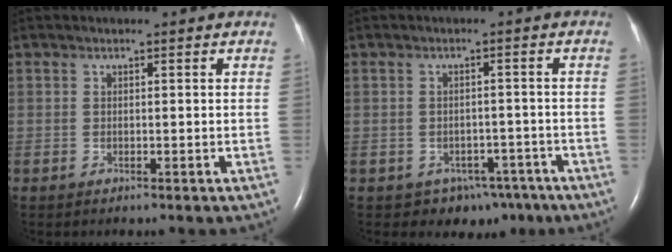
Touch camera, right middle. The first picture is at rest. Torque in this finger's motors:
{"motor_torque": [-0.38, -0.04, -0.10, 0.01]}